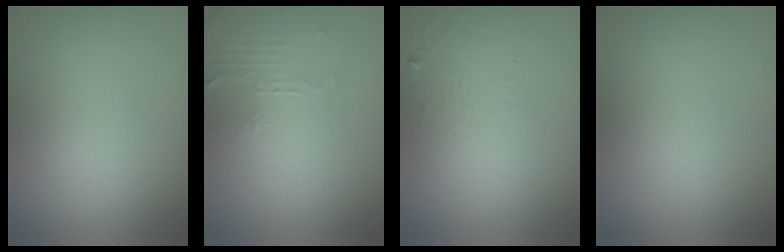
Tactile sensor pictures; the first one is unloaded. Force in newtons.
{"total": 3.0, "press": 2.9, "slide": 0.7}
{"total": 1.4, "press": 0.1, "slide": 1.4}
{"total": 0.0}